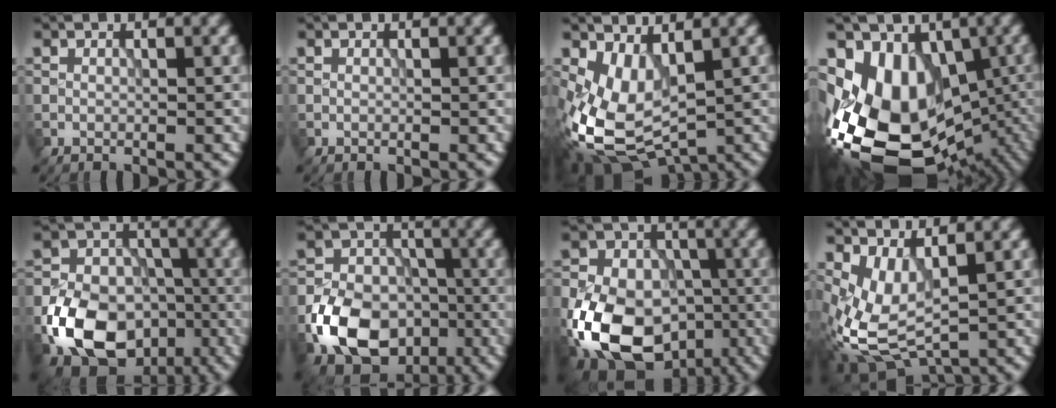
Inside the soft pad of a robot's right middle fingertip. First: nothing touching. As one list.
[{"total": 0.0}, {"total": 7.3, "force": [-0.1, 4.4, 5.8], "torque": [-0.130, -0.016, 0.004]}, {"total": 16.7, "force": [-4.2, 11.6, 11.3], "torque": [-0.188, -0.005, -0.054]}, {"total": 11.5, "force": [-4.7, 8.1, 6.5], "torque": [-0.128, -0.017, -0.089]}, {"total": 10.1, "force": [-4.2, 7.2, 5.7], "torque": [-0.107, -0.013, -0.082]}, {"total": 14.9, "force": [-5.9, 10.3, 9.0], "torque": [-0.169, -0.012, -0.113]}, {"total": 5.1, "force": [0.2, 2.6, 4.4], "torque": [-0.101, -0.010, 0.009]}]